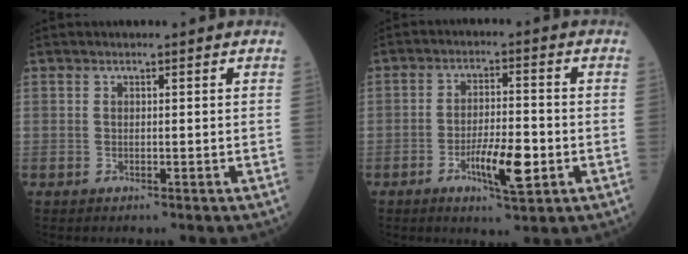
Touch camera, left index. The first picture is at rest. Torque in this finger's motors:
{"motor_torque": [0.14, 0.18, 0.19, 0.05]}